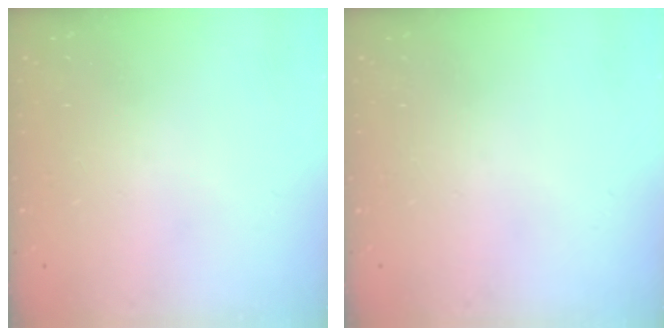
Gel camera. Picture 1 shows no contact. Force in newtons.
{"total": 0.0}